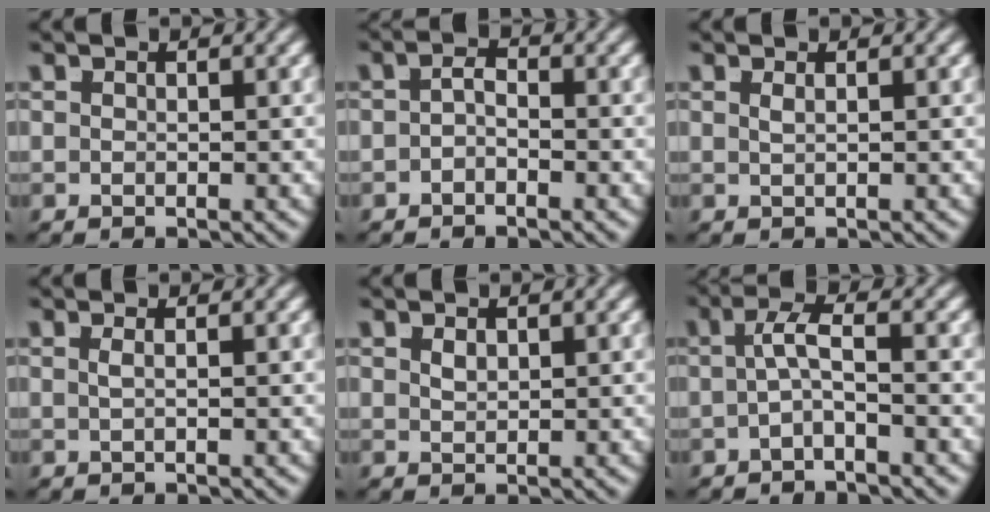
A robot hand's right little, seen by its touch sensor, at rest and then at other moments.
{"total": 1.2, "force": [-0.7, 0.5, 0.9], "torque": [-0.005, -0.007, -0.012]}
{"total": 1.0, "force": [0.1, -0.9, 0.3], "torque": [-0.002, -0.006, 0.008]}
{"total": 1.0, "force": [-0.2, -1.0, 0.4], "torque": [-0.008, -0.006, 0.001]}
{"total": 0.6, "force": [0.4, -0.4, 0.3], "torque": [-0.002, -0.010, 0.018]}
{"total": 2.0, "force": [-0.7, -0.2, 1.8], "torque": [-0.033, -0.002, -0.013]}